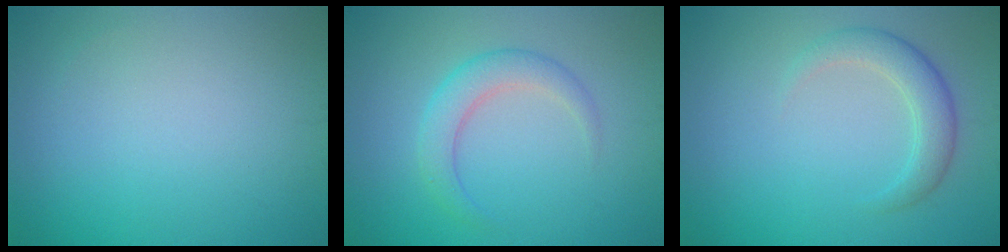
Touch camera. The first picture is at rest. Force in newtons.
{"total": 2.8, "press": 2.8, "slide": 0.1}
{"total": 2.7, "press": 2.7, "slide": 0.2}